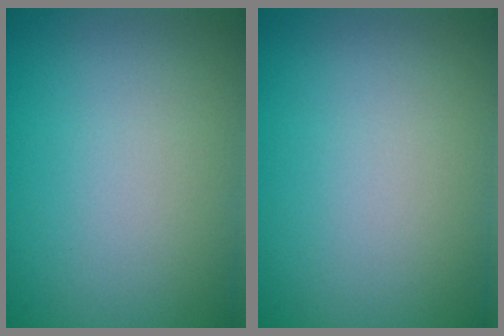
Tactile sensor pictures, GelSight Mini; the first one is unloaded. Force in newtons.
{"total": 0.0}